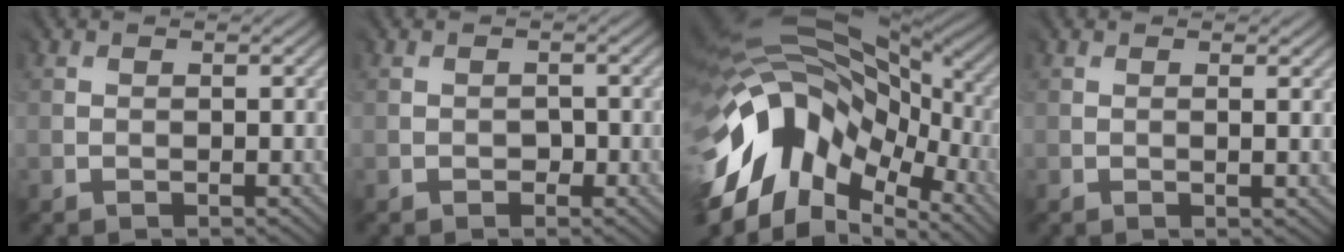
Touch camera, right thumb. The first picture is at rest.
{"total": 0.9, "force": [-0.5, 0.8, 0.0], "torque": [0.008, -0.003, -0.006]}
{"total": 15.6, "force": [-3.5, 10.3, 11.2], "torque": [-0.238, 0.005, -0.067]}
{"total": 1.1, "force": [0.3, 0.0, 1.0], "torque": [-0.021, 0.002, 0.003]}